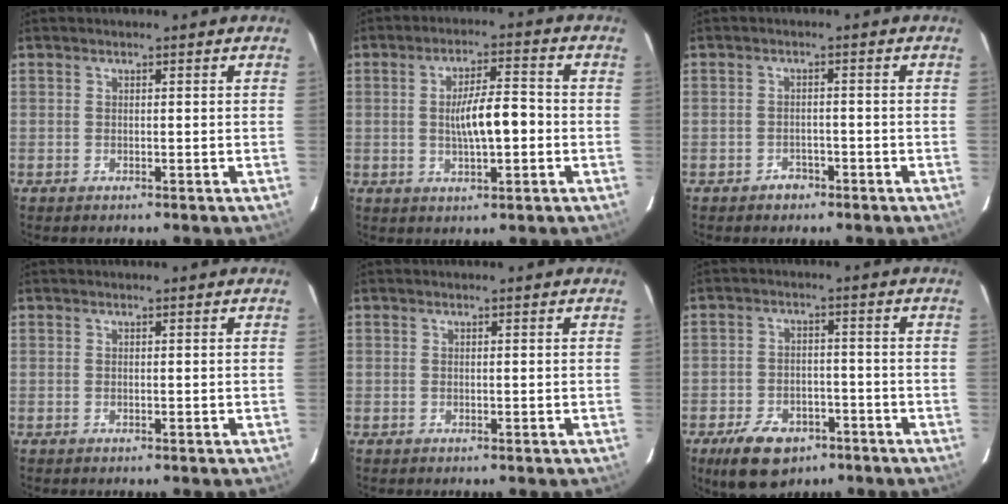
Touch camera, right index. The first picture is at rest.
{"total": 7.2, "force": [-0.7, 1.7, 7.0], "torque": [-0.127, 0.011, -0.012]}
{"total": 2.1, "force": [-1.5, 1.3, 0.5], "torque": [-0.008, 0.006, -0.020]}
{"total": 0.0}
{"total": 0.0}
{"total": 8.7, "force": [-5.6, 4.8, 4.6], "torque": [-0.087, -0.003, -0.086]}